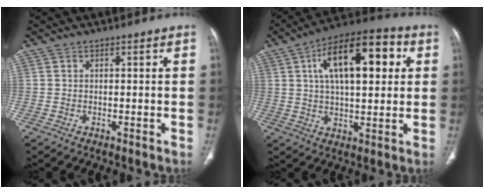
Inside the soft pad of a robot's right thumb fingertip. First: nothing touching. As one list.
[{"total": 18.5, "force": [5.3, 8.4, 15.7], "torque": [-0.222, 0.012, 0.077]}]